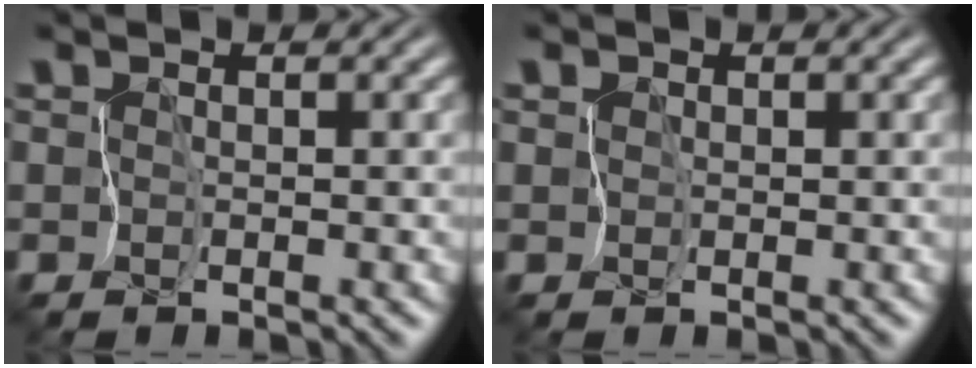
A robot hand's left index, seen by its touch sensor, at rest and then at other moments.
{"total": 2.2, "force": [0.9, 1.8, 0.8], "torque": [-0.013, 0.023, -0.009]}